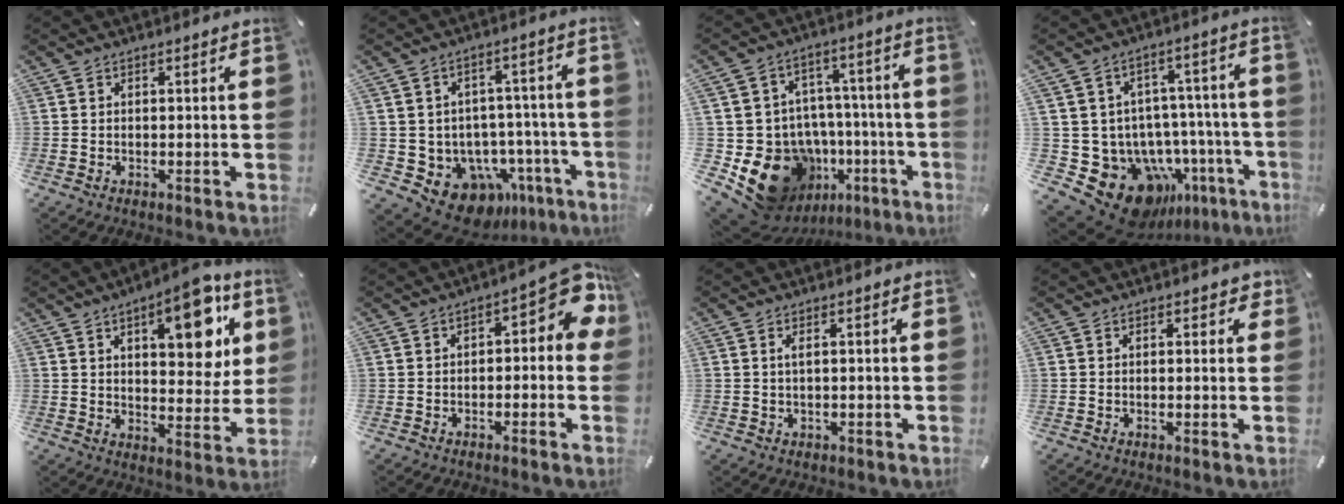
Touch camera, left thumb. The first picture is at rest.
{"total": 11.6, "force": [-6.1, 8.6, 4.8], "torque": [-0.057, 0.019, -0.090]}
{"total": 19.1, "force": [-8.0, 14.9, 8.8], "torque": [-0.143, 0.040, -0.097]}
{"total": 17.4, "force": [-9.6, 11.6, 8.7], "torque": [-0.136, 0.035, -0.133]}
{"total": 15.5, "force": [7.3, 7.1, 11.7], "torque": [-0.136, -0.033, 0.114]}
{"total": 11.7, "force": [3.3, 5.0, 10.1], "torque": [-0.120, -0.030, 0.054]}
{"total": 1.6, "force": [0.4, 0.7, 1.4], "torque": [-0.030, 0.003, 0.005]}
{"total": 1.5, "force": [0.7, 1.0, 0.8], "torque": [-0.002, -0.001, 0.008]}